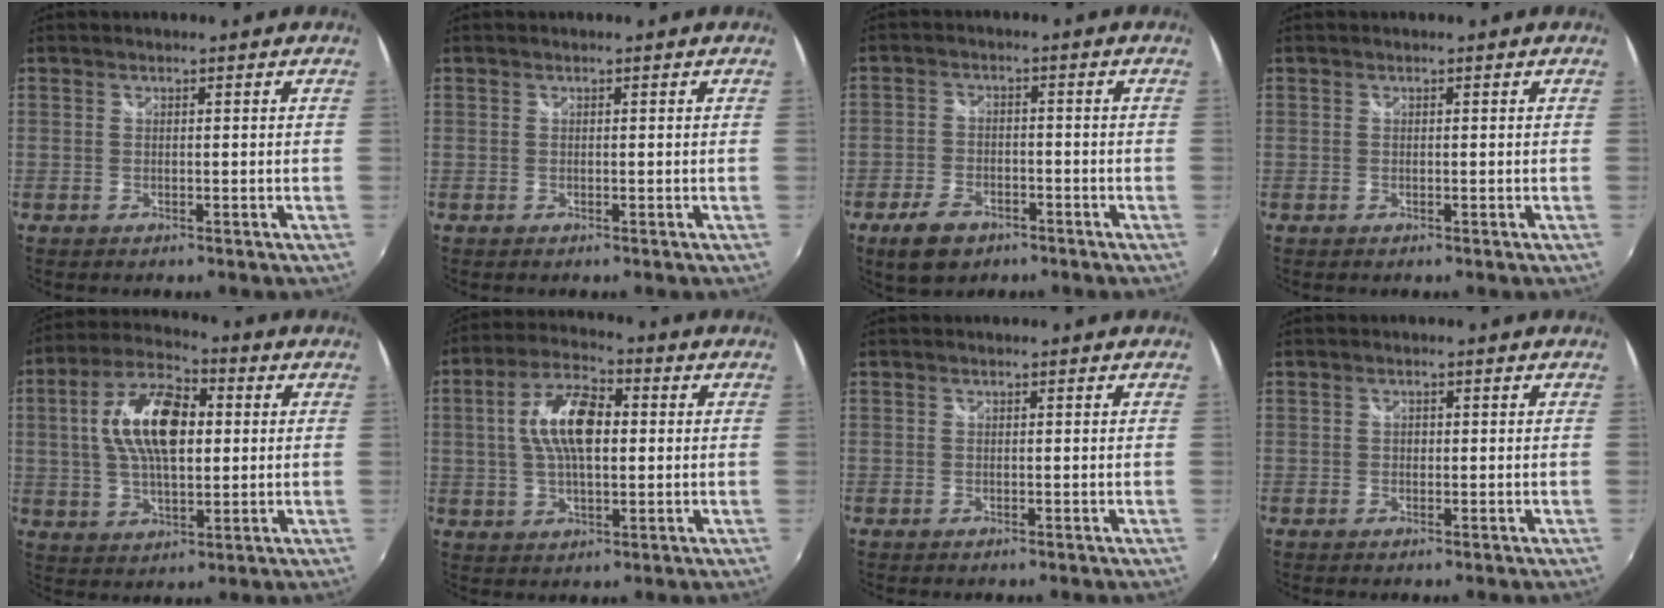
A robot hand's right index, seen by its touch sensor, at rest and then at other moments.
{"total": 0.0}
{"total": 7.5, "force": [-4.9, 4.3, 3.8], "torque": [-0.100, -0.001, -0.083]}
{"total": 0.0}
{"total": 14.3, "force": [2.1, 6.9, 12.4], "torque": [-0.236, 0.019, 0.033]}
{"total": 11.2, "force": [1.2, 5.1, 9.9], "torque": [-0.190, 0.018, 0.018]}
{"total": 0.0}
{"total": 0.8, "force": [0.0, 0.7, 0.3], "torque": [-0.002, 0.001, -0.002]}